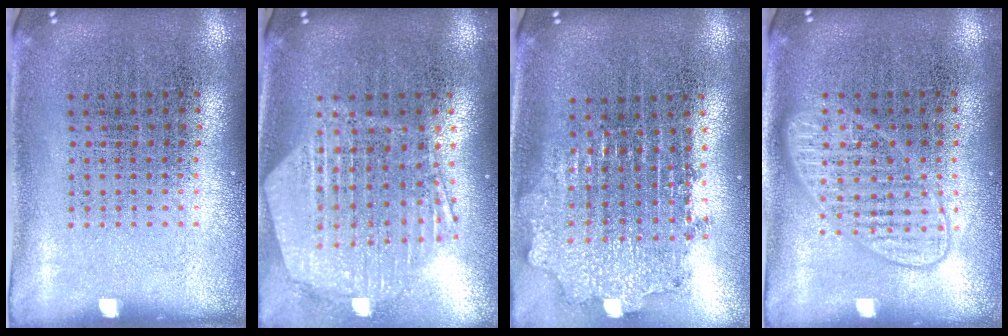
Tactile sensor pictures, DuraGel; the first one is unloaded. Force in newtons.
{"total": 1.4, "press": 1.4, "slide": 0.4}
{"total": 1.9, "press": 1.5, "slide": 1.2}
{"total": 2.8, "press": 2.7, "slide": 0.4}